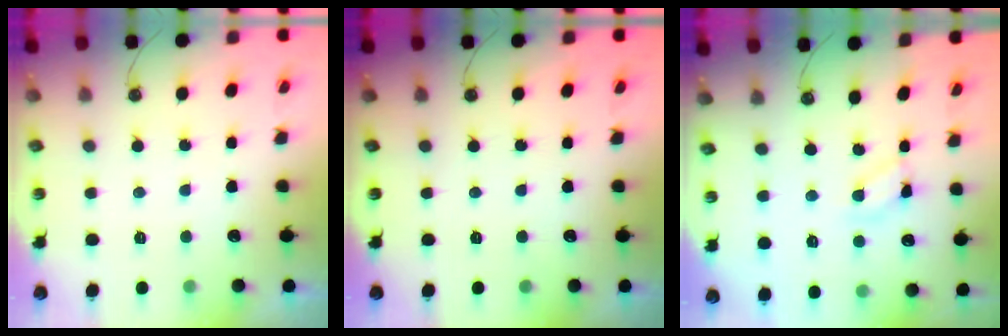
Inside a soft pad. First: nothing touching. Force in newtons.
{"total": 0.0}
{"total": 5.2, "press": 5.2, "slide": 0.3}